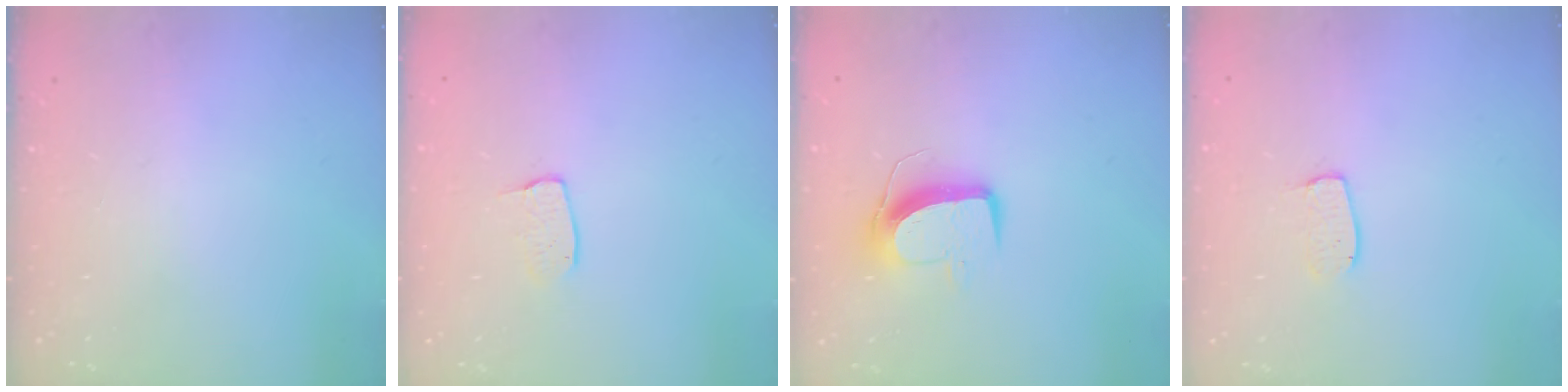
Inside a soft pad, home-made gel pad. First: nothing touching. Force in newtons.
{"total": 5.9, "press": 5.9, "slide": 0.3}
{"total": 9.8, "press": 9.7, "slide": 0.8}
{"total": 6.5, "press": 6.5, "slide": 0.5}